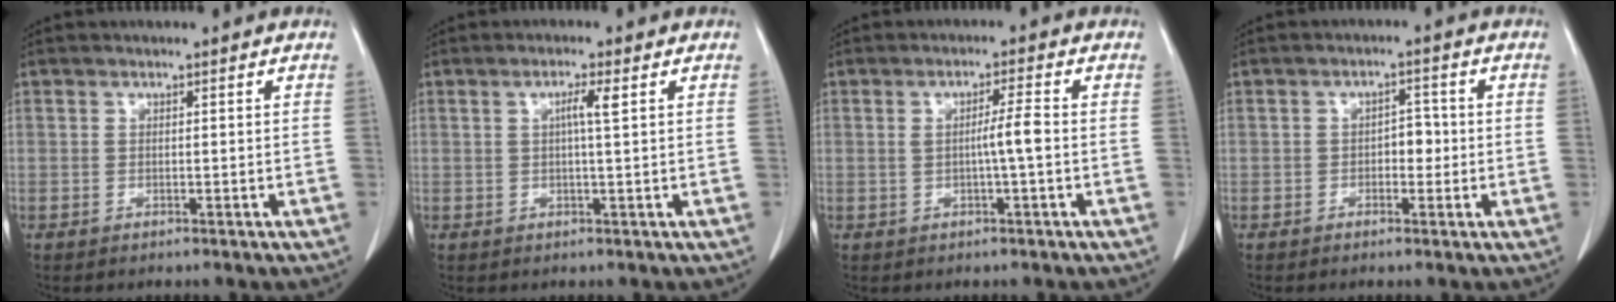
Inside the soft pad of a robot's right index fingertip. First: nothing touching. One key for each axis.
{"total": 2.5, "fx": 0.7, "fy": -0.3, "fz": 2.4, "tx": -0.045, "ty": 0.002, "tz": 0.011}
{"total": 3.5, "fx": -0.2, "fy": -0.3, "fz": 3.5, "tx": -0.058, "ty": 0.000, "tz": -0.004}
{"total": 2.8, "fx": -0.4, "fy": 1.6, "fz": 2.2, "tx": -0.024, "ty": 0.006, "tz": -0.007}